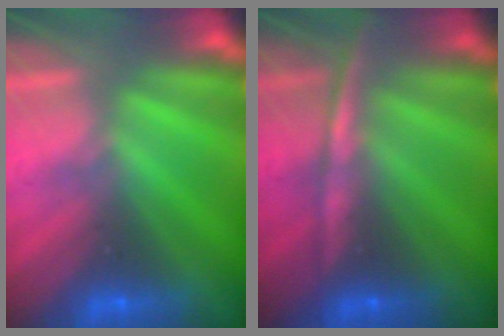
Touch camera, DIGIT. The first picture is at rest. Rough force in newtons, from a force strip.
{"total": 6.2}